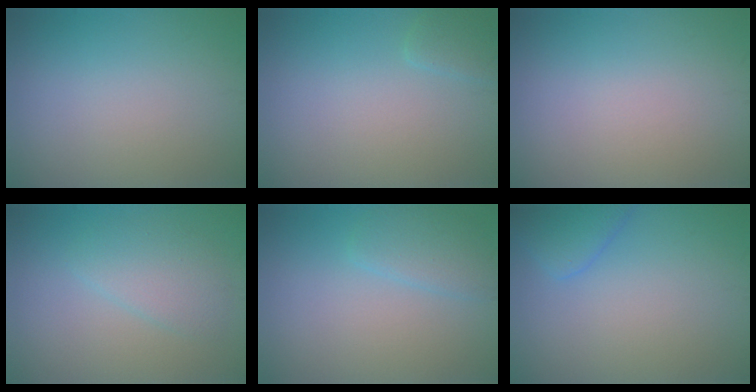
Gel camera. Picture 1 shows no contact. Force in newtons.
{"total": 1.0, "press": 1.0, "slide": 0.1}
{"total": 0.0}
{"total": 2.8, "press": 2.7, "slide": 0.2}
{"total": 2.4, "press": 2.4, "slide": 0.2}
{"total": 2.5, "press": 2.5, "slide": 0.2}